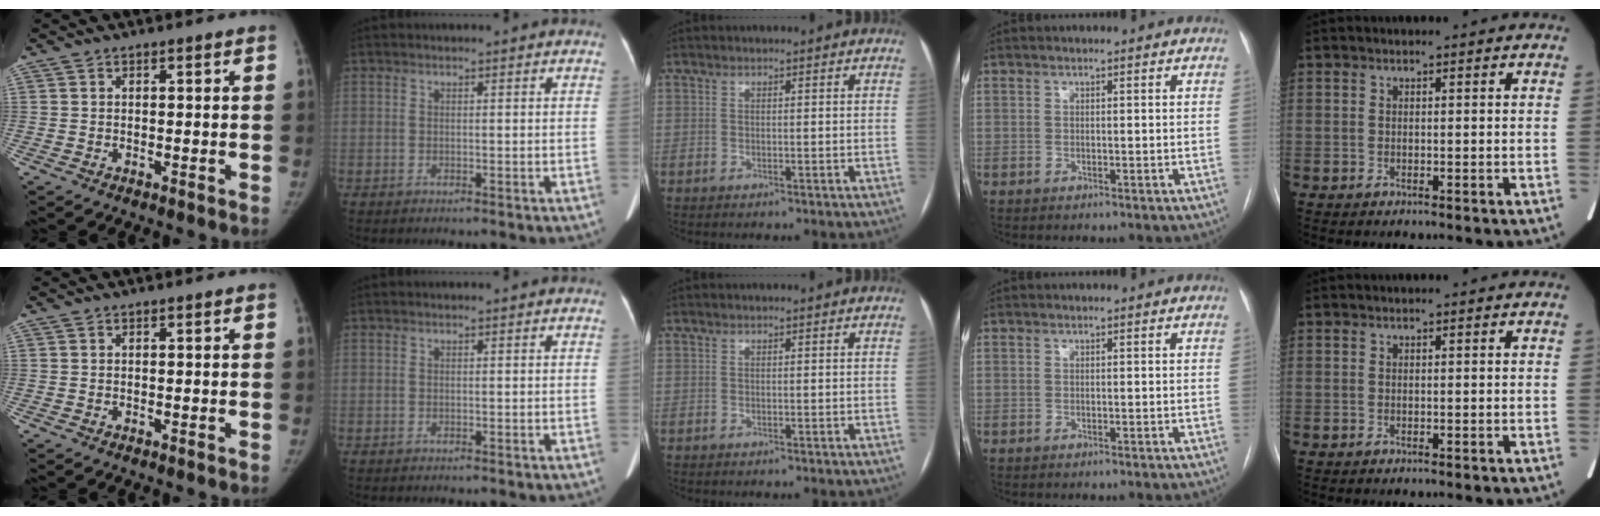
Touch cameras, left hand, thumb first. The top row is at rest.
{}